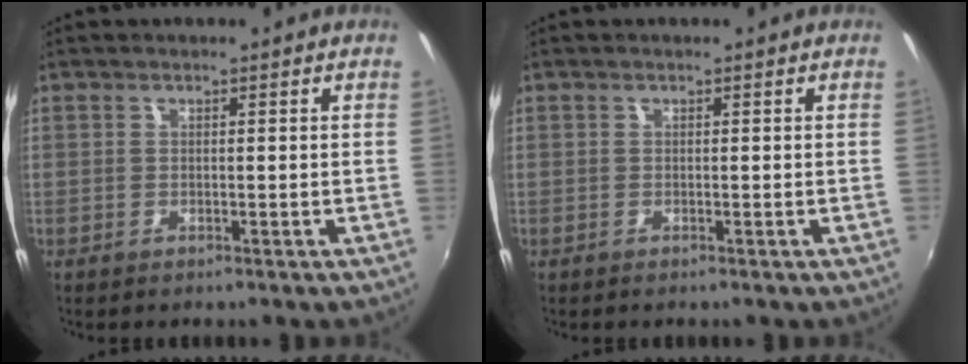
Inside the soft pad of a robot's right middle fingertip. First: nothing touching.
{"total": 0.0}